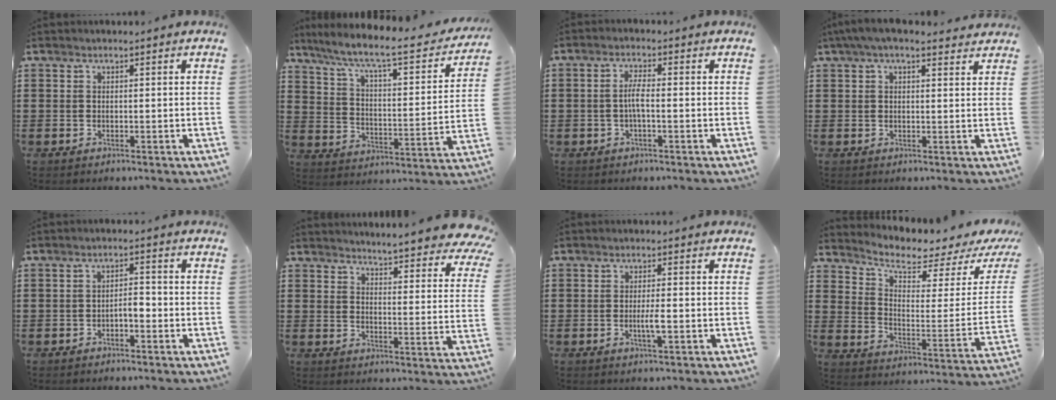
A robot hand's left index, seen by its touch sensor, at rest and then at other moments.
{"total": 8.2, "force": [6.3, 0.6, 5.1], "torque": [-0.123, -0.042, 0.099]}
{"total": 3.1, "force": [-0.5, 0.9, 2.9], "torque": [-0.062, 0.001, -0.013]}
{"total": 4.0, "force": [3.1, 1.0, 2.4], "torque": [-0.054, 0.002, 0.057]}
{"total": 2.5, "force": [-1.1, 0.9, 2.1], "torque": [-0.041, 0.006, -0.023]}
{"total": 4.9, "force": [4.7, -0.4, 1.2], "torque": [-0.038, -0.036, 0.081]}
{"total": 3.0, "force": [-0.5, 0.4, 2.9], "torque": [-0.051, 0.000, -0.009]}
{"total": 4.6, "force": [3.8, 1.0, 2.4], "torque": [-0.063, -0.032, 0.056]}